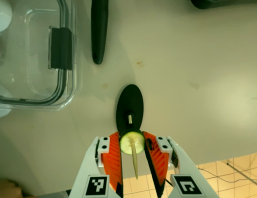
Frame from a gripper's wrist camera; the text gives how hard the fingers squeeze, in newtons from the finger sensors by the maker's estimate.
{"total": 6.4, "left": 6.2, "right": 6.6}